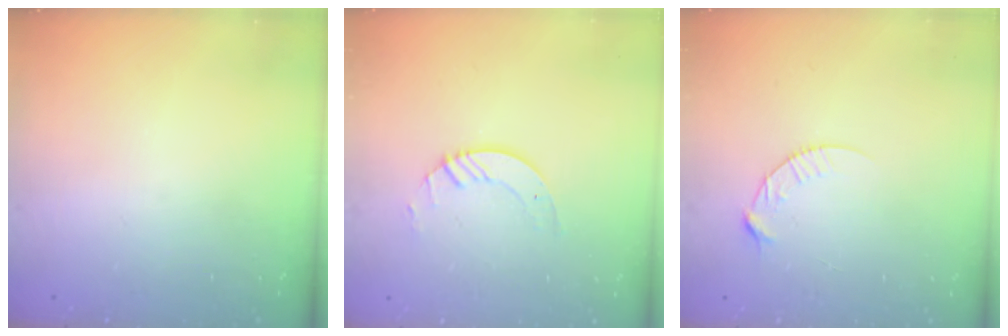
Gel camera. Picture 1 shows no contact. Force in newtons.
{"total": 3.0, "press": 3.0, "slide": 0.3}
{"total": 6.6, "press": 6.6, "slide": 0.7}